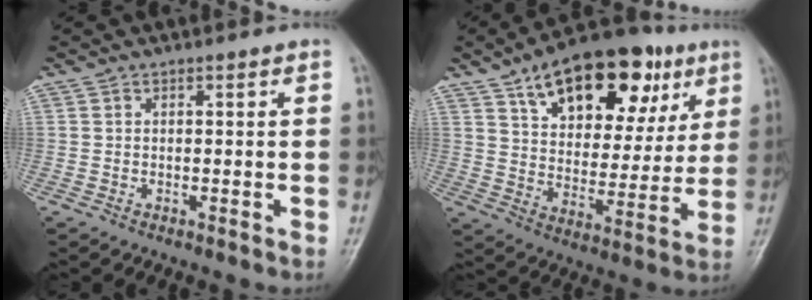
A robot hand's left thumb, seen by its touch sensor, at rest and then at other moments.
{"total": 23.6, "force": [12.1, 12.3, 16.0], "torque": [-0.203, -0.013, 0.189]}